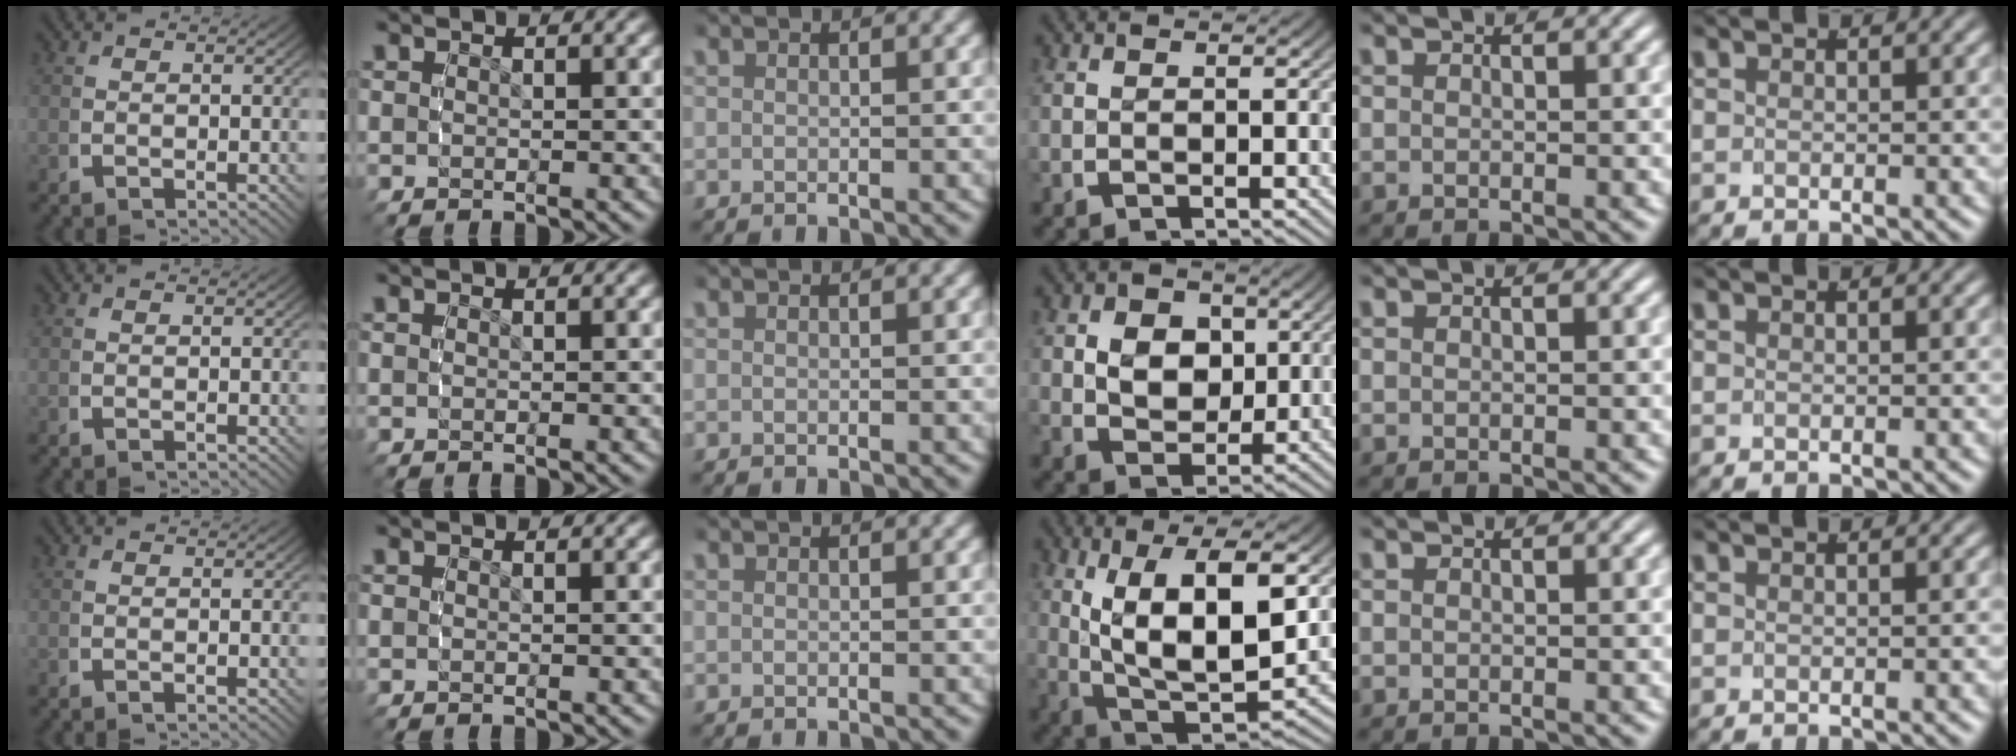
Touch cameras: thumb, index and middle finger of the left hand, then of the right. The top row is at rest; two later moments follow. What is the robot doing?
{"motion": "grasp_and_lifting", "object": "camera"}